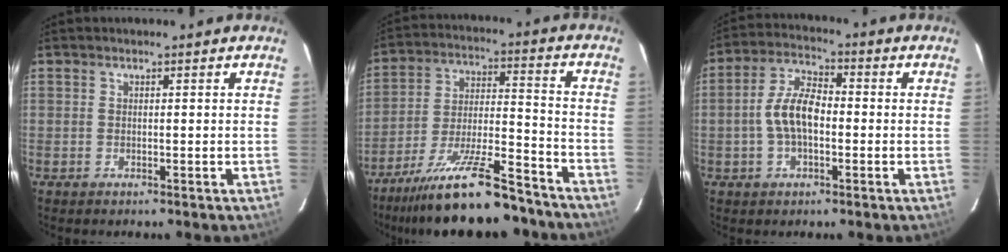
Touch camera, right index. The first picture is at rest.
{"total": 20.8, "force": [-17.2, 4.0, 11.0], "torque": [-0.204, -0.023, -0.264]}
{"total": 8.0, "force": [-1.2, 4.0, 6.8], "torque": [-0.137, 0.016, -0.023]}